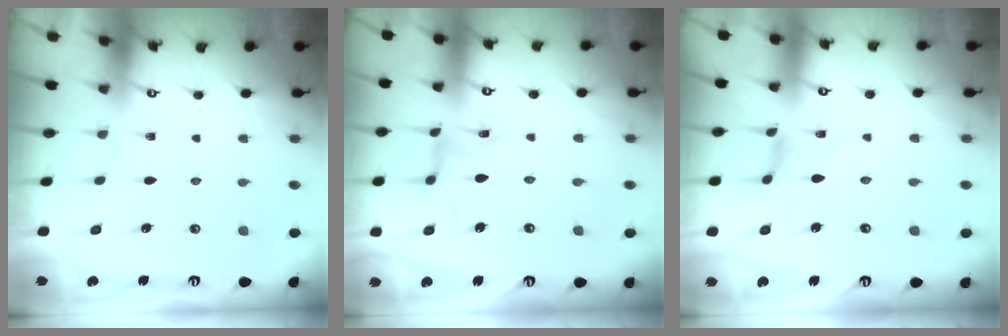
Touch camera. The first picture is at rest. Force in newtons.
{"total": 1.4, "press": 1.4, "slide": 0.3}
{"total": 0.0}